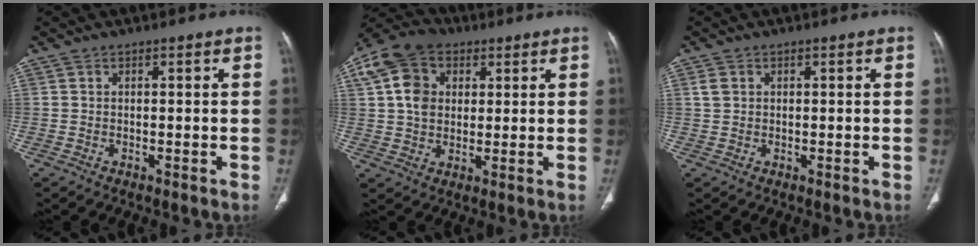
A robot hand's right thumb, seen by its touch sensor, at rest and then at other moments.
{"total": 12.0, "force": [3.3, 9.3, 6.9], "torque": [-0.127, 0.010, 0.054]}
{"total": 1.9, "force": [0.7, 1.5, 1.0], "torque": [-0.015, 0.001, 0.017]}